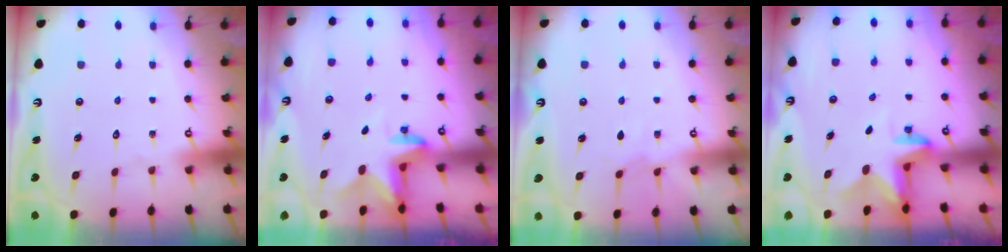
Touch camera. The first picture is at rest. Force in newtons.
{"total": 2.8, "press": 2.8, "slide": 0.6}
{"total": 5.2, "press": 5.2, "slide": 0.3}
{"total": 2.6, "press": 2.5, "slide": 0.5}